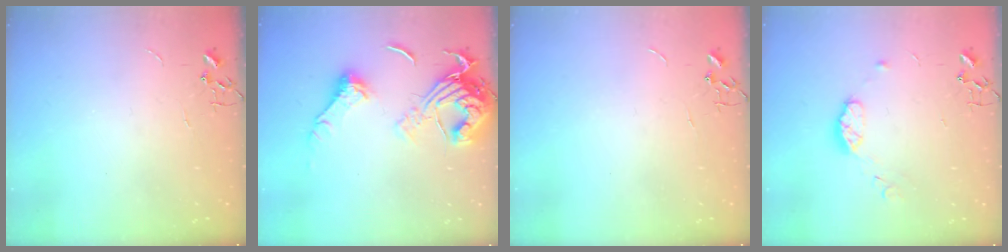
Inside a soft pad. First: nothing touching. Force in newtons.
{"total": 16.8, "press": 16.7, "slide": 1.8}
{"total": 0.0}
{"total": 7.8, "press": 7.8, "slide": 0.6}